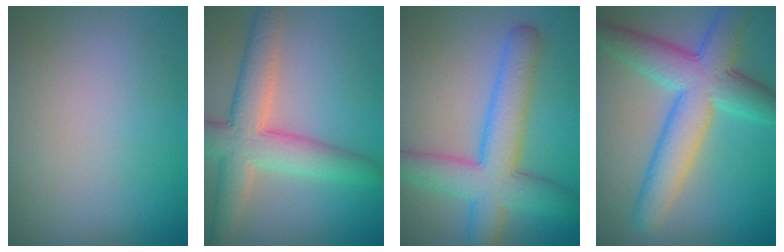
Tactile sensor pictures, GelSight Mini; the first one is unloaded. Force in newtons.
{"total": 6.5, "press": 6.4, "slide": 0.4}
{"total": 7.0, "press": 7.0, "slide": 0.2}
{"total": 7.8, "press": 7.8, "slide": 0.2}